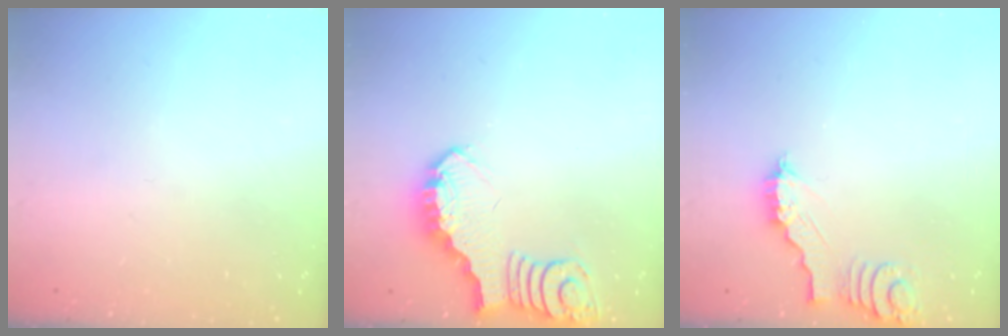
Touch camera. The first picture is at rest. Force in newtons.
{"total": 3.0, "press": 3.0, "slide": 0.5}
{"total": 3.0, "press": 3.0, "slide": 0.2}